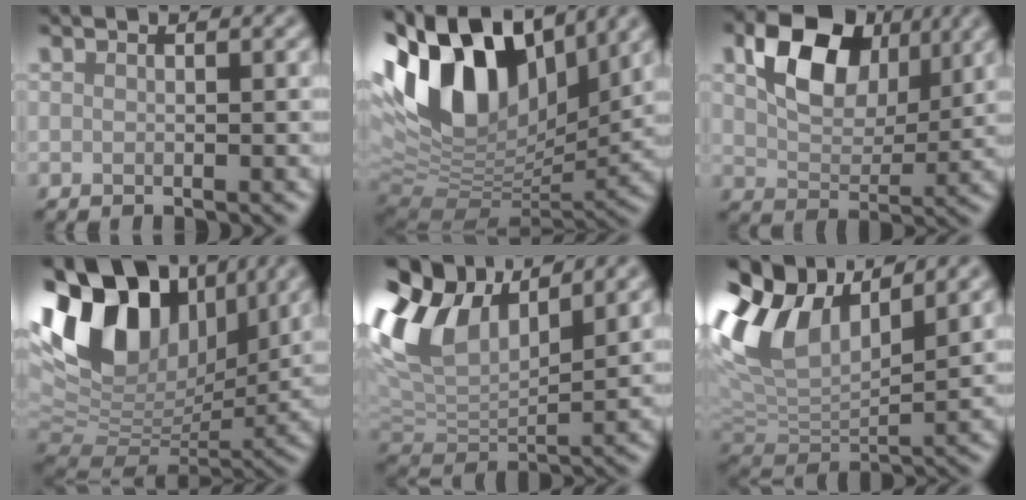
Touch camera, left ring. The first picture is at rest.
{"total": 15.9, "force": [5.6, 9.4, 11.5], "torque": [-0.234, 0.035, 0.096]}
{"total": 8.0, "force": [3.2, 5.1, 5.2], "torque": [-0.100, 0.001, 0.053]}
{"total": 16.0, "force": [6.8, 10.1, 10.4], "torque": [-0.216, 0.032, 0.125]}
{"total": 11.1, "force": [4.6, 6.3, 7.9], "torque": [-0.203, 0.021, 0.087]}
{"total": 10.7, "force": [4.4, 6.0, 7.7], "torque": [-0.182, 0.018, 0.081]}